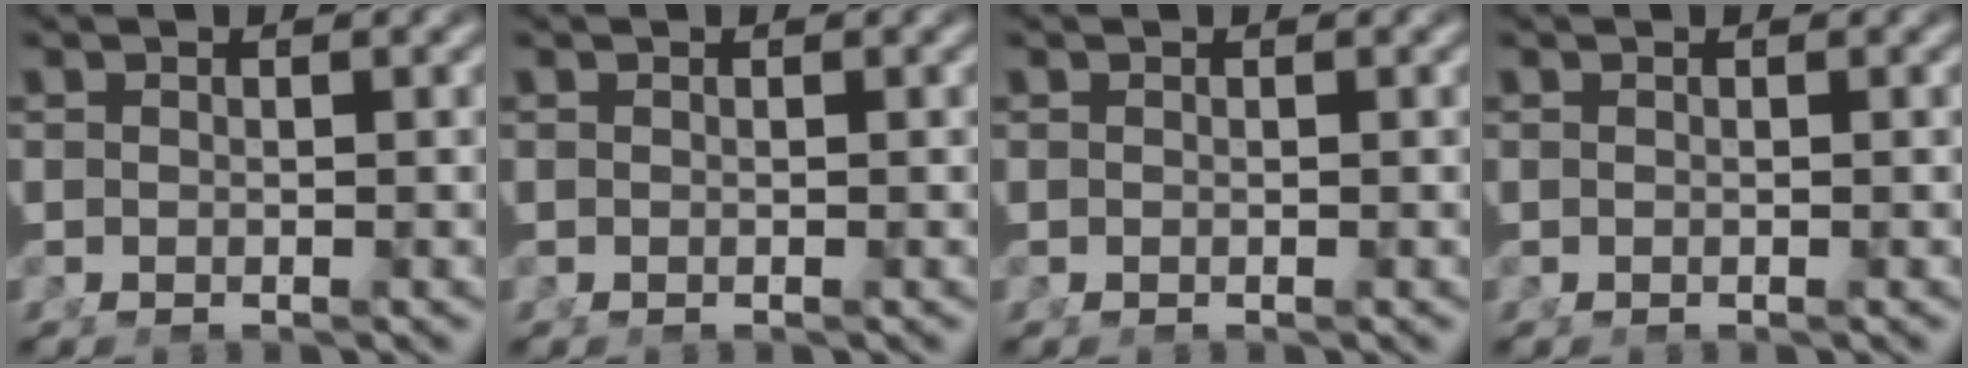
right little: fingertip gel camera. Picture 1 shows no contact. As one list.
[{"total": 0.0}, {"total": 0.0}, {"total": 0.0}]